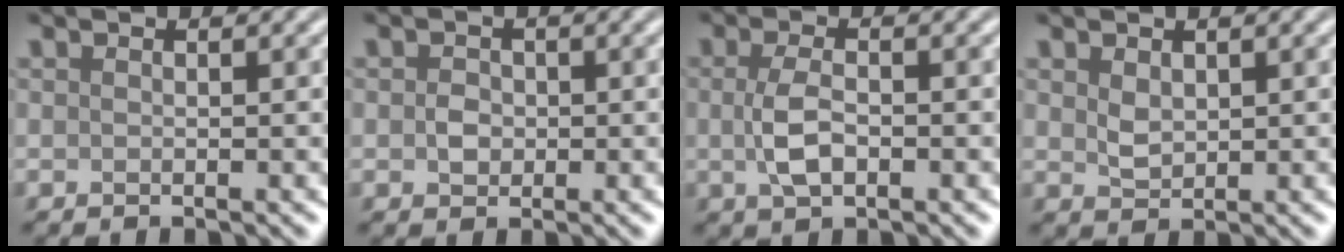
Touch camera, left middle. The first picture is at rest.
{"total": 1.5, "force": [-0.1, 1.3, 0.8], "torque": [-0.015, -0.002, -0.004]}
{"total": 3.0, "force": [-0.3, 1.5, 2.6], "torque": [-0.058, -0.003, -0.006]}
{"total": 1.7, "force": [0.6, 1.2, 1.1], "torque": [-0.024, -0.002, 0.017]}